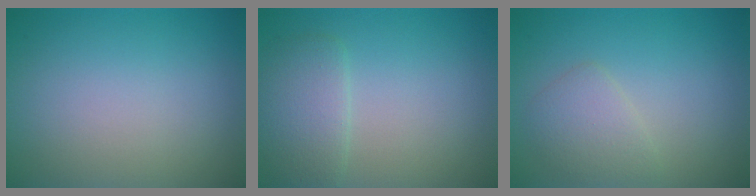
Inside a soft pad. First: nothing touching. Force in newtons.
{"total": 3.0, "press": 3.0, "slide": 0.1}
{"total": 2.2, "press": 2.2, "slide": 0.0}